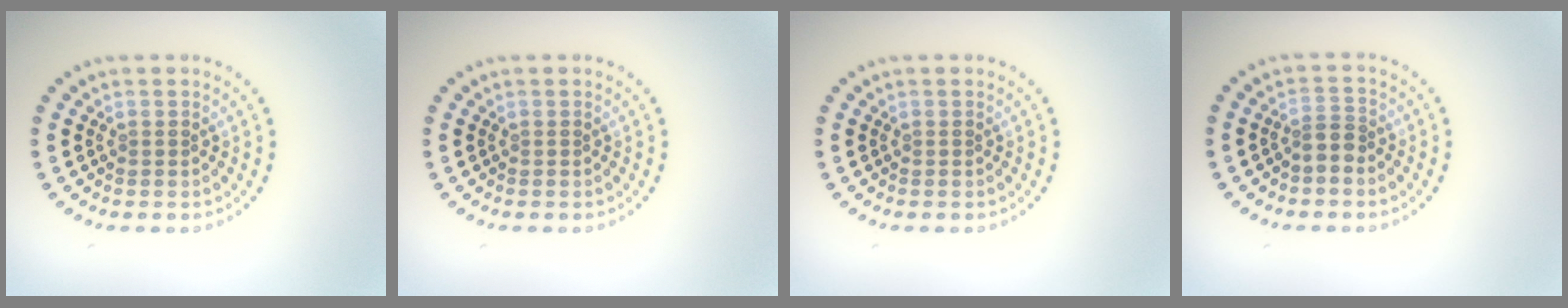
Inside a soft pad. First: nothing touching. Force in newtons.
{"total": 0.0}
{"total": 0.0}
{"total": 1.7, "press": 1.2, "slide": 1.1}